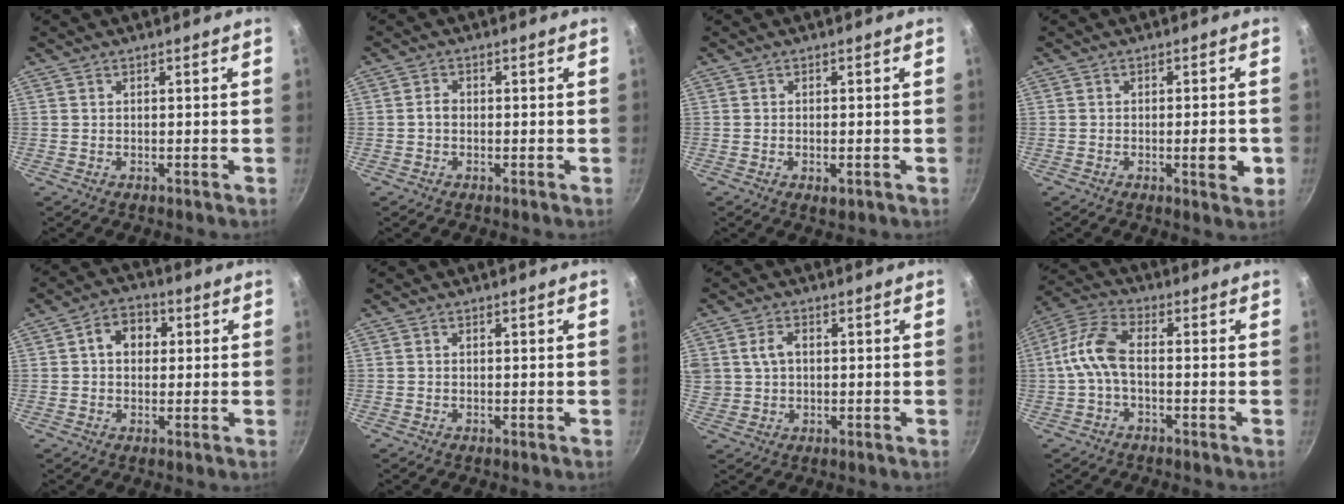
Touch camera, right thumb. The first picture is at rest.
{"total": 1.8, "force": [-0.3, 1.3, 1.2], "torque": [-0.017, 0.011, -0.007]}
{"total": 2.1, "force": [-0.7, 1.0, 1.7], "torque": [-0.030, -0.003, -0.011]}
{"total": 5.2, "force": [-1.3, 1.6, 4.8], "torque": [-0.057, 0.003, -0.018]}
{"total": 6.8, "force": [1.3, 5.3, 4.1], "torque": [-0.035, 0.010, 0.008]}
{"total": 0.0}
{"total": 5.4, "force": [1.0, 4.2, 3.2], "torque": [-0.044, 0.006, 0.020]}
{"total": 8.0, "force": [-1.5, 3.9, 6.8], "torque": [-0.150, 0.033, -0.045]}